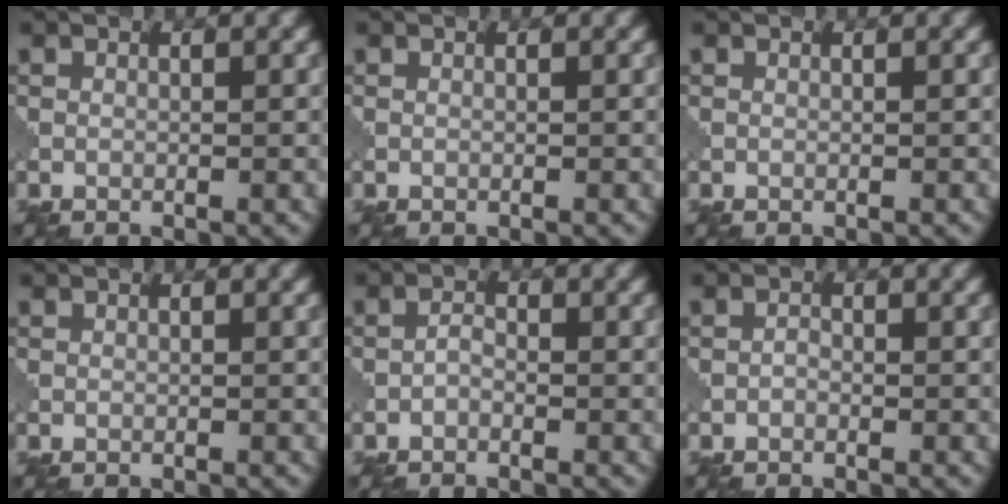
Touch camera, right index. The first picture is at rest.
{"total": 0.0}
{"total": 0.0}
{"total": 0.0}
{"total": 1.0, "force": [-0.6, 0.5, 0.6], "torque": [-0.013, 0.004, -0.016]}
{"total": 0.6, "force": [-0.3, 0.4, 0.4], "torque": [-0.006, 0.002, -0.009]}